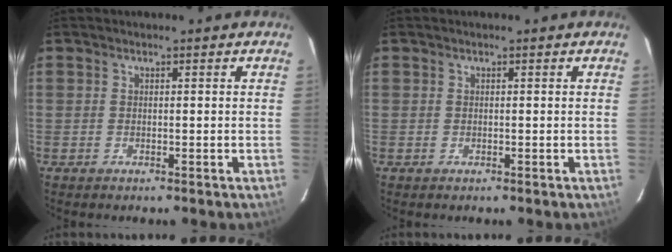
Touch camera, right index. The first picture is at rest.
{"total": 0.0}